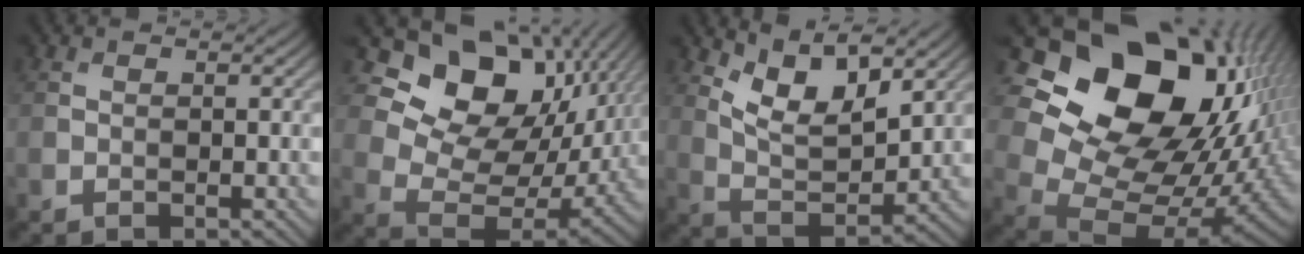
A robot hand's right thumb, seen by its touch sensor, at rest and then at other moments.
{"total": 15.3, "force": [7.2, 10.2, 8.8], "torque": [-0.173, 0.026, 0.128]}
{"total": 8.9, "force": [5.3, 3.5, 6.2], "torque": [-0.129, -0.007, 0.109]}
{"total": 21.7, "force": [7.4, 15.5, 13.2], "torque": [-0.251, 0.007, 0.148]}